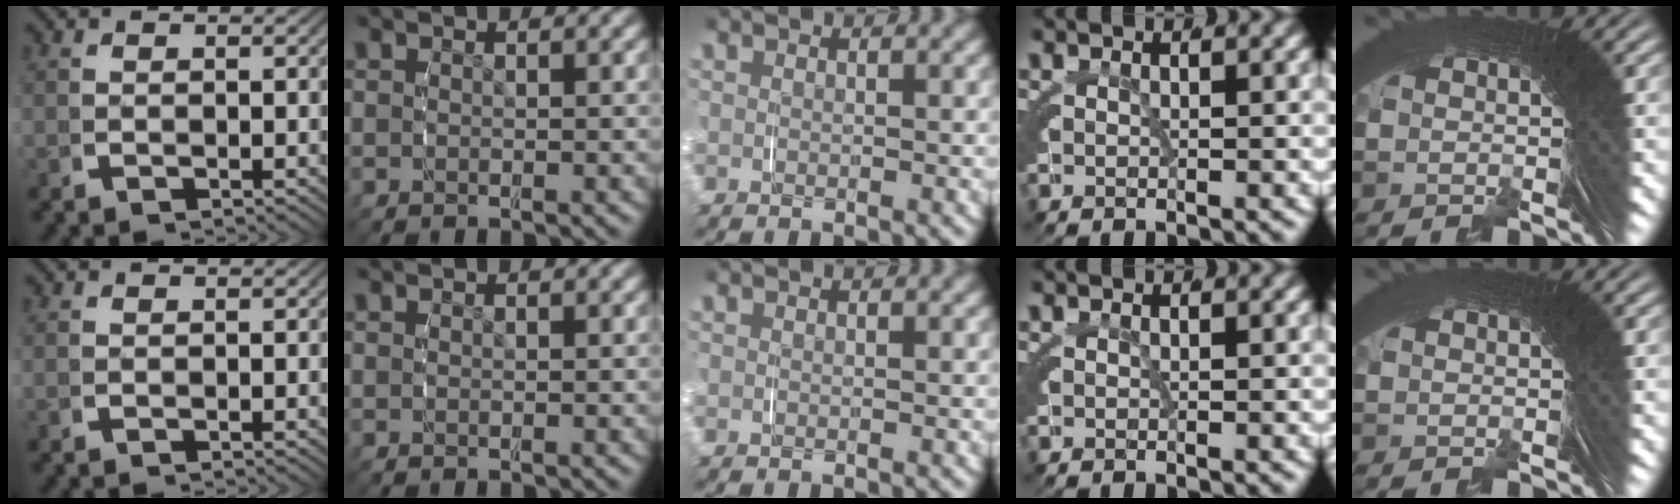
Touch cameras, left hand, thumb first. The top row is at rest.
{}